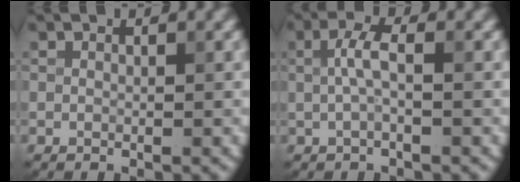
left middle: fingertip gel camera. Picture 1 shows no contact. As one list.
[{"total": 2.2, "force": [0.1, 0.6, 2.1], "torque": [-0.045, 0.006, 0.000]}]